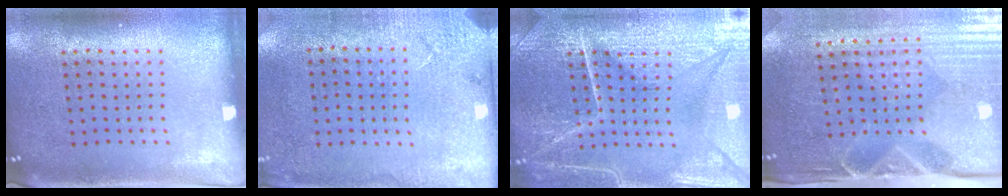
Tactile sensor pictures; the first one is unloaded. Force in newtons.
{"total": 2.6, "press": 2.3, "slide": 1.2}
{"total": 7.2, "press": 7.1, "slide": 0.8}
{"total": 4.8, "press": 4.2, "slide": 2.4}